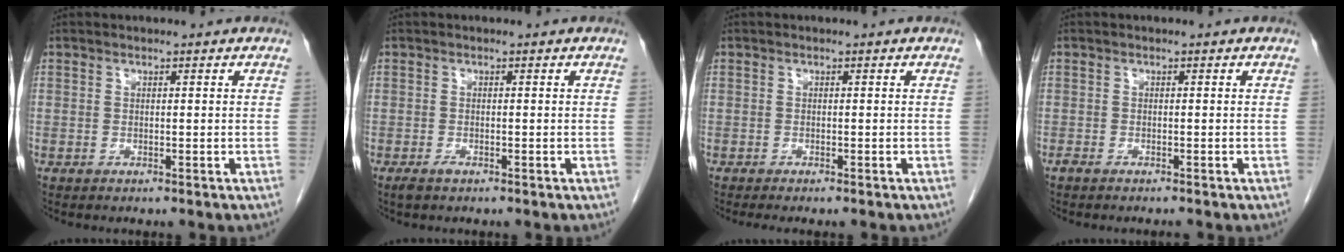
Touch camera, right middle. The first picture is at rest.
{"total": 1.1, "force": [-0.7, 0.4, 0.8], "torque": [-0.017, -0.002, -0.011]}
{"total": 2.9, "force": [-2.4, 0.4, 1.4], "torque": [-0.016, -0.005, -0.031]}
{"total": 1.2, "force": [-1.1, 0.1, 0.5], "torque": [-0.015, -0.004, -0.017]}